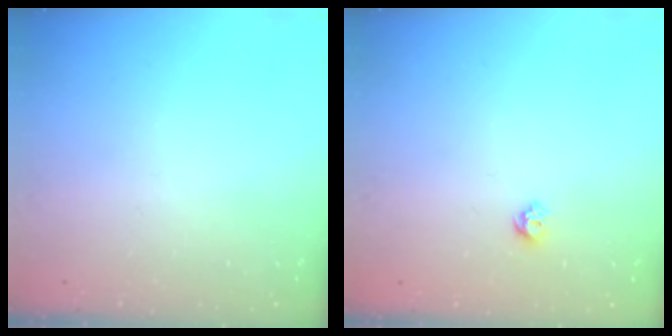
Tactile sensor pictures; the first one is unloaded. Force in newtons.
{"total": 5.3, "press": 5.3, "slide": 0.8}